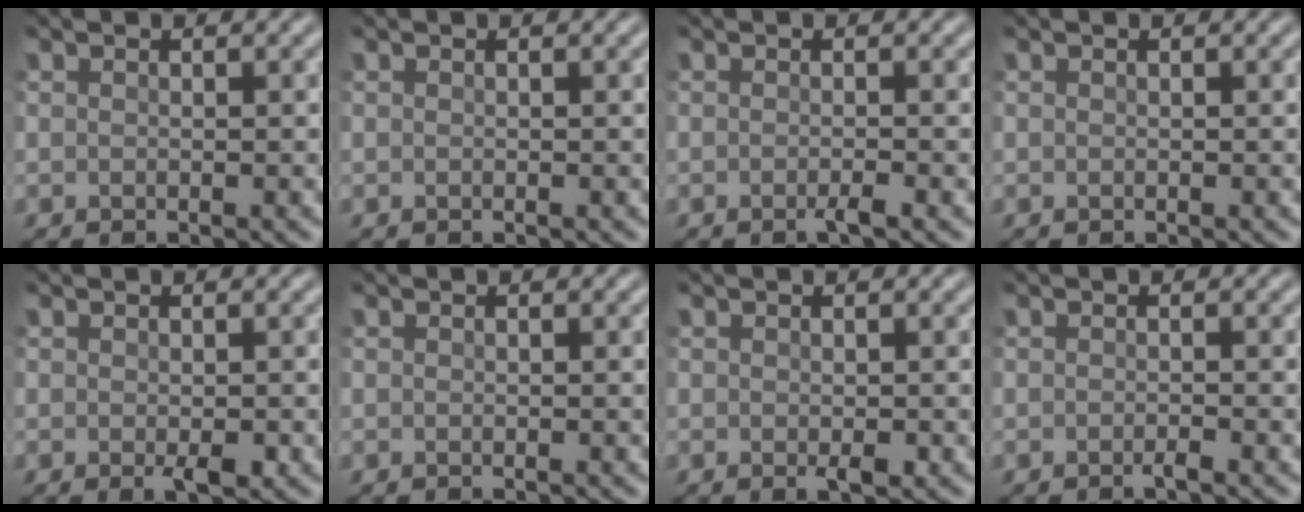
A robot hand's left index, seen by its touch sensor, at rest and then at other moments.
{"total": 0.0}
{"total": 1.1, "force": [-0.6, 0.0, 0.9], "torque": [-0.016, -0.003, -0.013]}
{"total": 0.0}
{"total": 1.5, "force": [-0.5, 0.5, 1.3], "torque": [-0.022, -0.006, -0.006]}
{"total": 0.0}
{"total": 1.1, "force": [-0.3, 0.4, 1.0], "torque": [-0.017, -0.003, -0.003]}
{"total": 0.7, "force": [-0.5, 0.0, 0.5], "torque": [-0.010, 0.000, -0.010]}